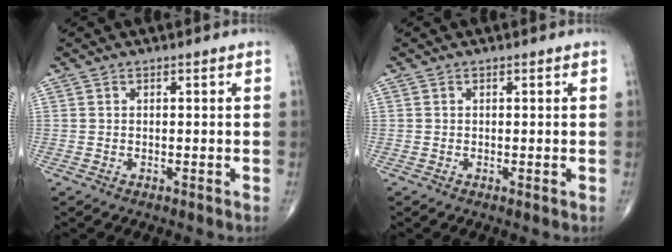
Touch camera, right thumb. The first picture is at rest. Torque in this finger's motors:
{"motor_torque": [-0.35, -0.07, 0.15, 0.01, -0.03]}